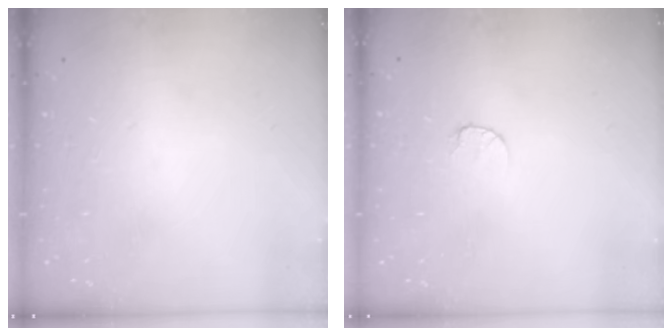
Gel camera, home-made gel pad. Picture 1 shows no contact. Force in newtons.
{"total": 5.0, "press": 5.0, "slide": 0.5}